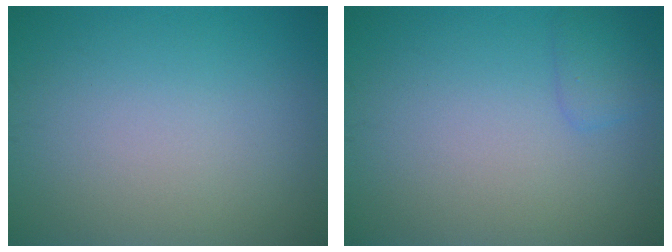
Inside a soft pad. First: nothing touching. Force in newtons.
{"total": 1.3, "press": 1.3, "slide": 0.1}